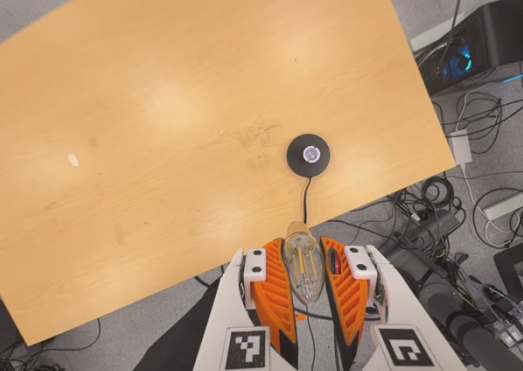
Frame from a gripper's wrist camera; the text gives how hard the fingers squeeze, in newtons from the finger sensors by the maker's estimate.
{"total": 21.7, "left": 25.2, "right": 18.3}